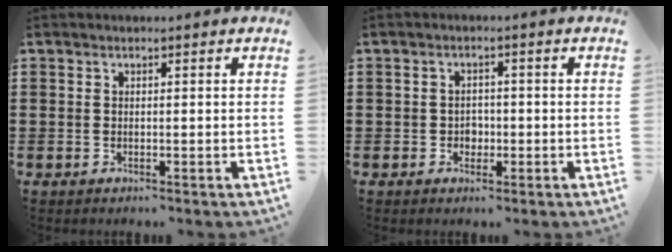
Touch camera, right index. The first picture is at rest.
{"total": 1.8, "force": [-0.5, 1.6, 0.8], "torque": [-0.019, 0.003, -0.013]}